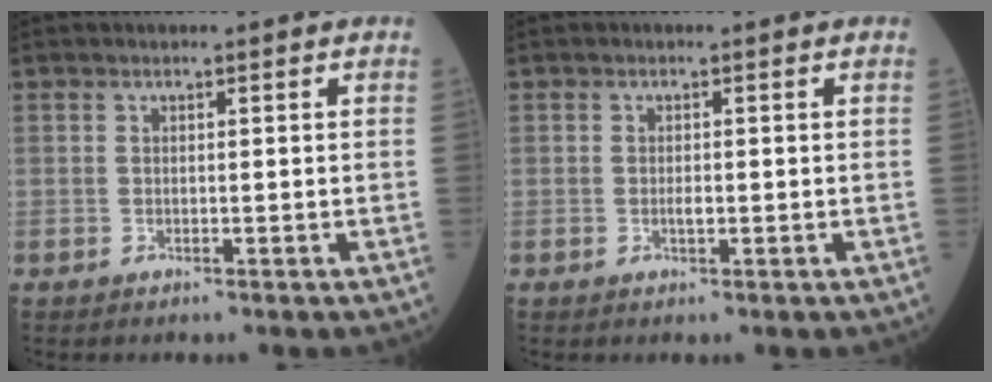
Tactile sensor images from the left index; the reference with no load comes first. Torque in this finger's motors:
{"motor_torque": [0.41, 0.22, 0.00, 0.00]}